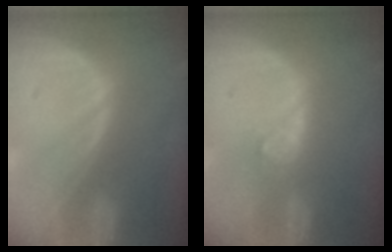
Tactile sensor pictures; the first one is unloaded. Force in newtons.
{"total": 2.6, "press": 2.6, "slide": 0.3}